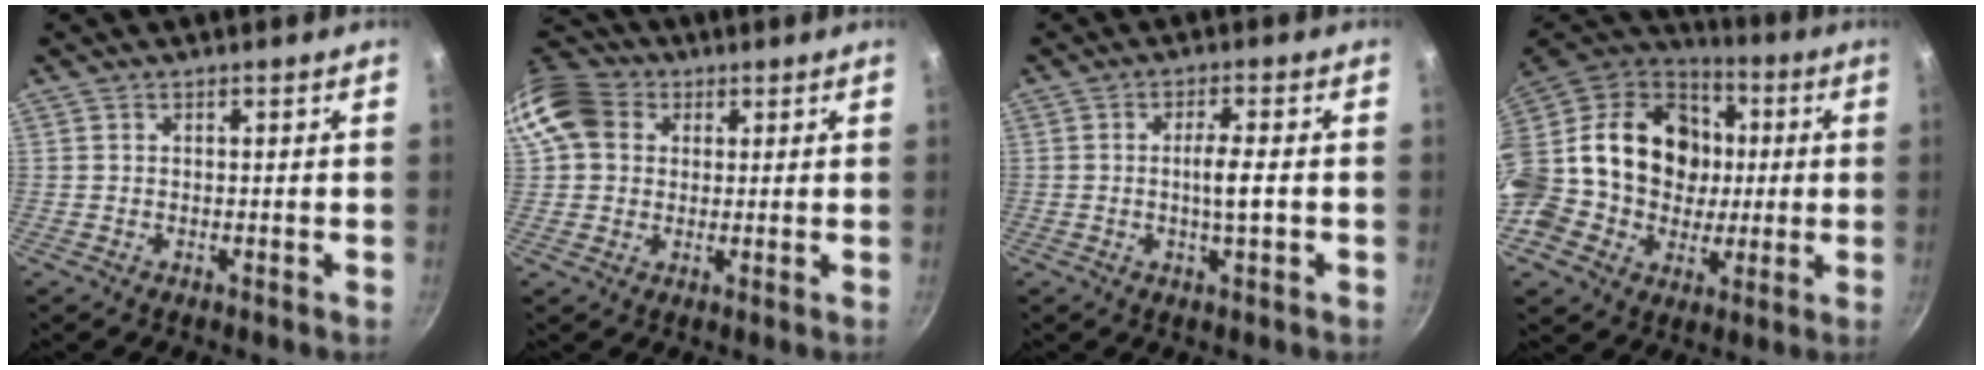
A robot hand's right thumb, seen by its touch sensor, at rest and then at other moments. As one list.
[{"total": 11.4, "force": [2.7, 9.6, 5.5], "torque": [-0.093, 0.019, 0.036]}, {"total": 5.0, "force": [-0.6, 0.7, 4.9], "torque": [-0.092, 0.004, -0.014]}, {"total": 26.8, "force": [-0.1, 23.8, 12.2], "torque": [-0.245, 0.050, 0.012]}]